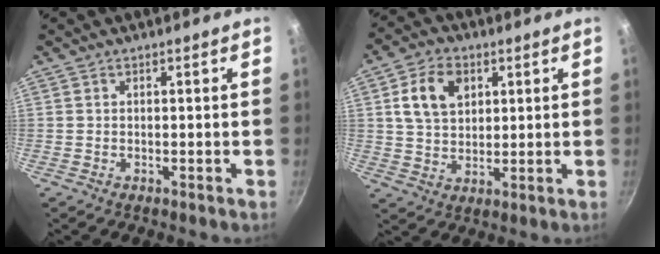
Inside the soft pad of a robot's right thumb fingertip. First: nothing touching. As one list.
[{"total": 9.7, "force": [3.2, 6.8, 6.1], "torque": [-0.093, -0.004, 0.059]}]